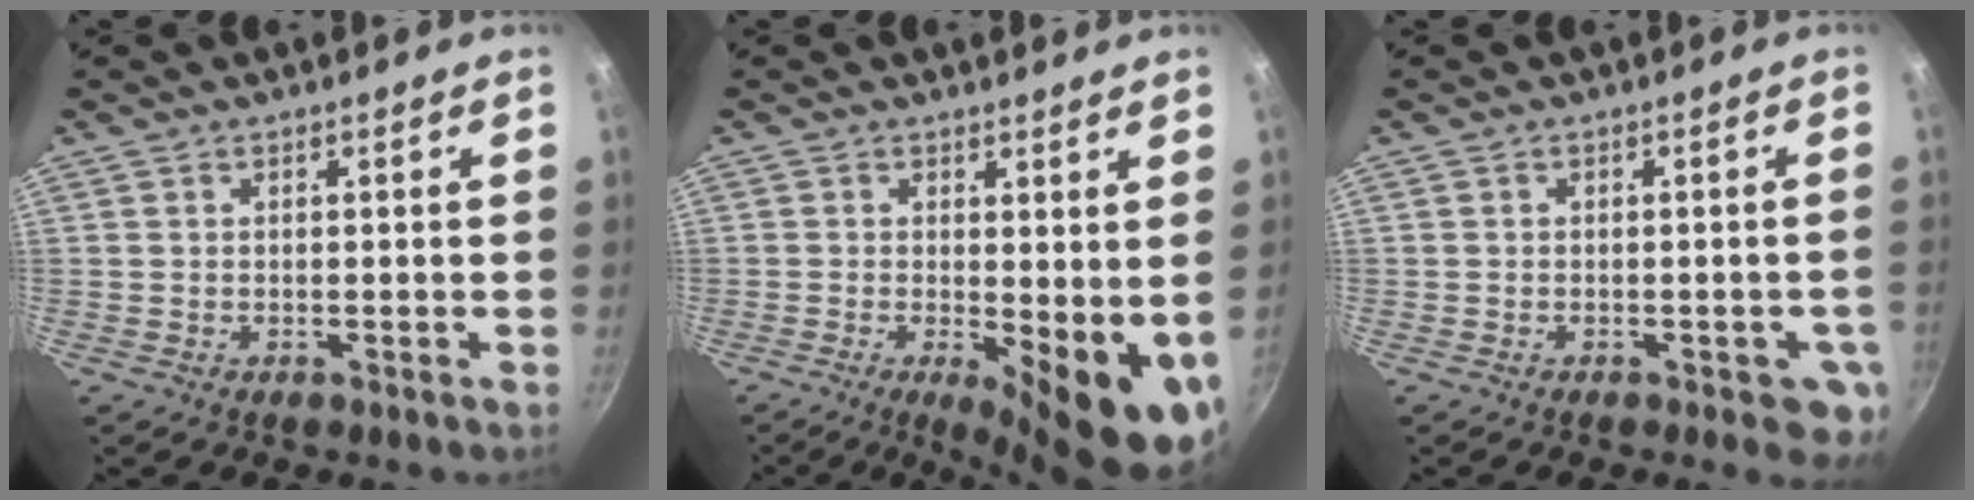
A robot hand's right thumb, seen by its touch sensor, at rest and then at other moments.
{"total": 11.5, "force": [-1.5, 3.9, 10.7], "torque": [-0.118, -0.014, -0.012]}
{"total": 5.8, "force": [-1.9, 2.7, 4.7], "torque": [-0.028, 0.010, -0.022]}